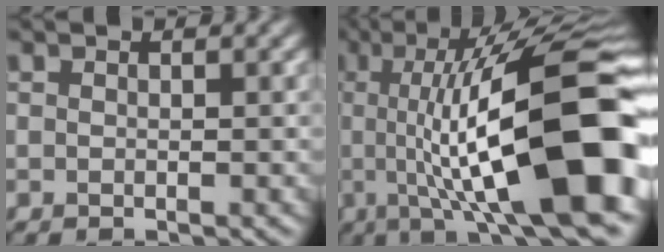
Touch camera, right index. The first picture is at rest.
{"total": 17.3, "force": [-0.7, 4.5, 16.7], "torque": [-0.219, 0.026, -0.013]}